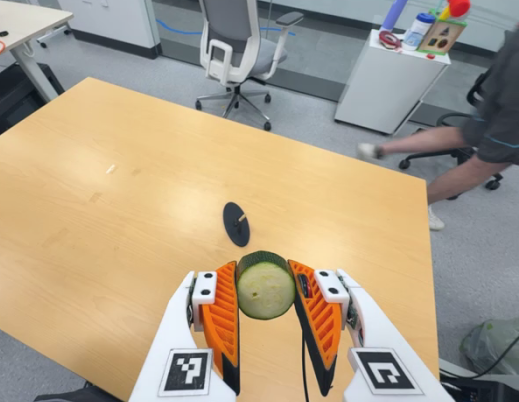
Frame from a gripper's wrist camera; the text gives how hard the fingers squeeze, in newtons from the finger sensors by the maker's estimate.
{"total": 11.5, "left": 11.2, "right": 11.8}